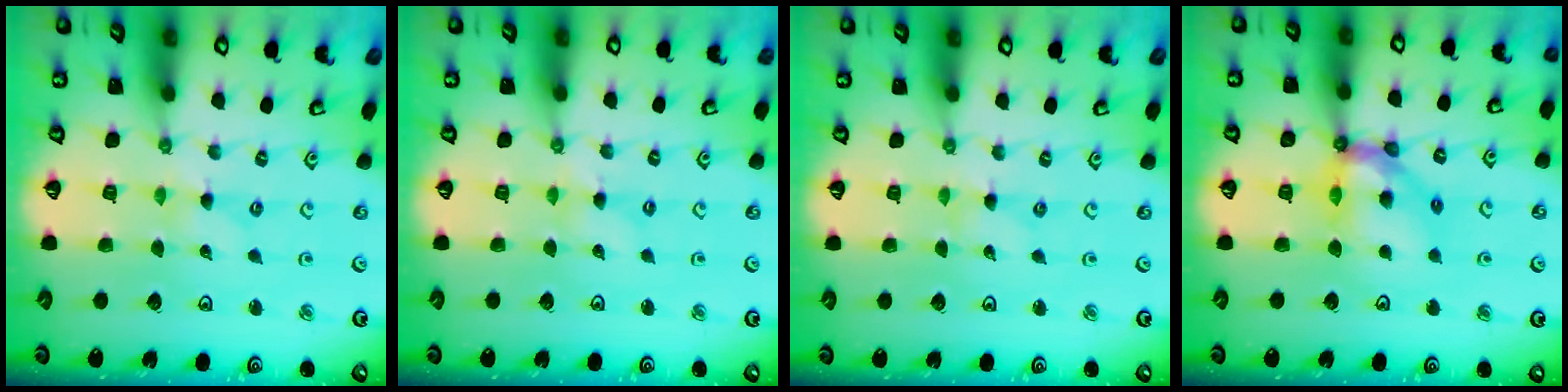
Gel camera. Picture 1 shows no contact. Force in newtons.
{"total": 1.1, "press": 1.1, "slide": 0.2}
{"total": 0.0}
{"total": 11.4, "press": 11.4, "slide": 1.4}